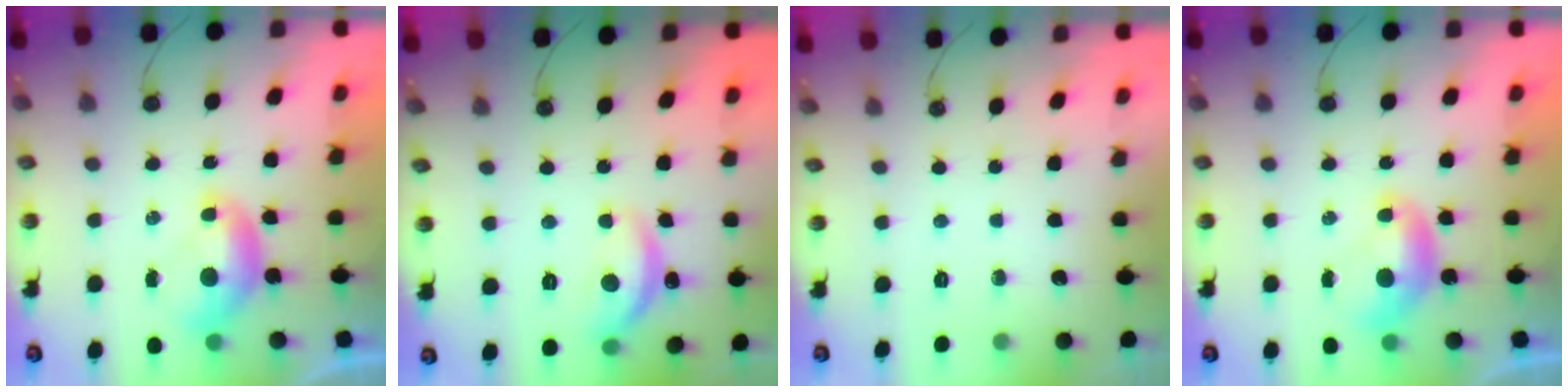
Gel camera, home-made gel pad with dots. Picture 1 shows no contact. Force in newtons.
{"total": 7.2, "press": 7.2, "slide": 0.6}
{"total": 0.0}
{"total": 0.0}